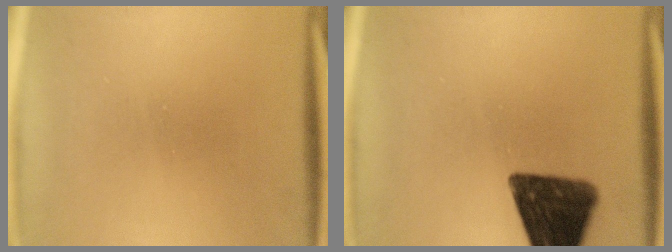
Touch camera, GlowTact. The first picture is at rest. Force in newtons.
{"total": 15.2}